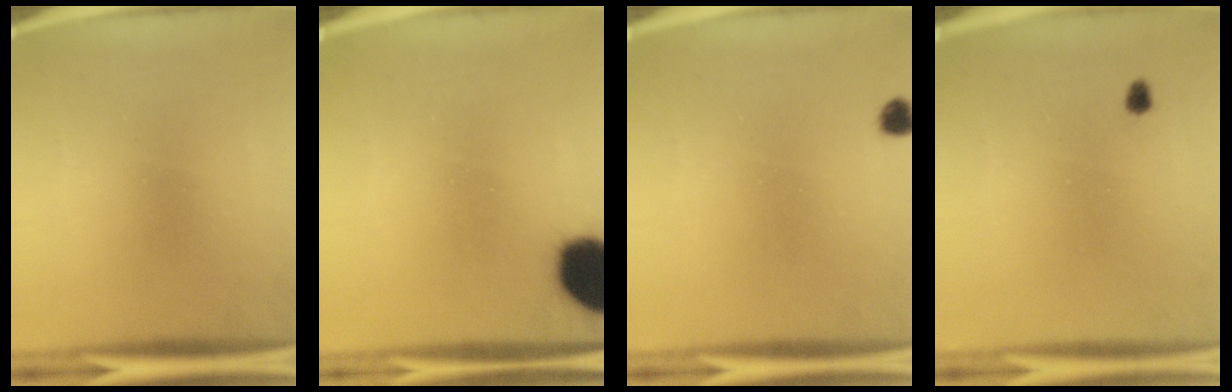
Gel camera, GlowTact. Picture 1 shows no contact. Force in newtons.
{"total": 17.3}
{"total": 1.8}
{"total": 1.5}